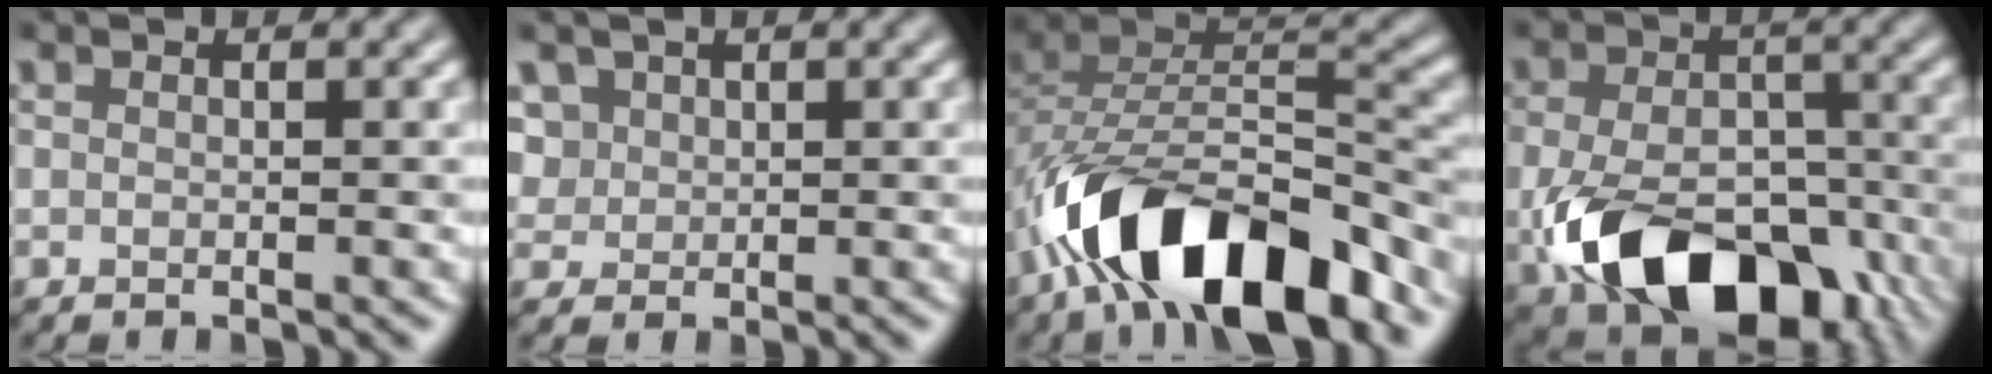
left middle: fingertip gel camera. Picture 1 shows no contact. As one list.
[{"total": 3.4, "force": [1.6, 2.6, 1.4], "torque": [-0.042, 0.012, 0.036]}, {"total": 12.2, "force": [-7.5, 5.5, 7.9], "torque": [-0.126, -0.002, -0.136]}, {"total": 12.0, "force": [-5.2, 7.4, 7.9], "torque": [-0.160, -0.027, -0.076]}]